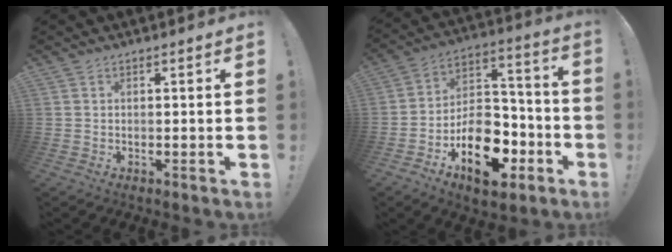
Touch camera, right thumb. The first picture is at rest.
{"total": 19.4, "force": [-9.5, 12.0, 11.9], "torque": [-0.175, 0.075, -0.142]}